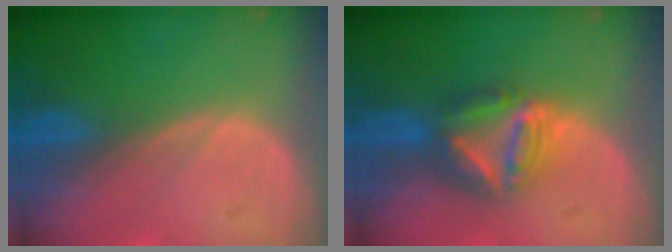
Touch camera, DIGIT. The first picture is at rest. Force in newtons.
{"total": 7.5, "press": 6.5, "slide": 3.9}